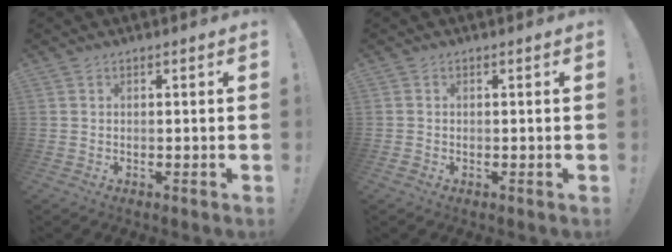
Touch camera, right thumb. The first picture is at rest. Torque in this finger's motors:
{"motor_torque": [0.12, -0.08, 0.26, -0.38, -0.03]}